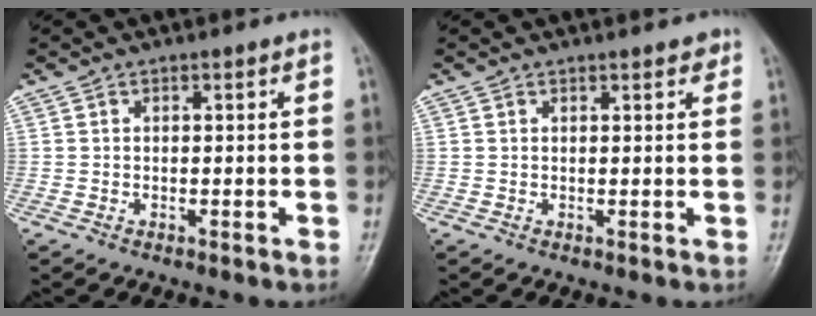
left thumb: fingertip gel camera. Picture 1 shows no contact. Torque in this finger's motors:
{"motor_torque": [-0.30, 0.09, 0.02, 0.18, 0.02]}